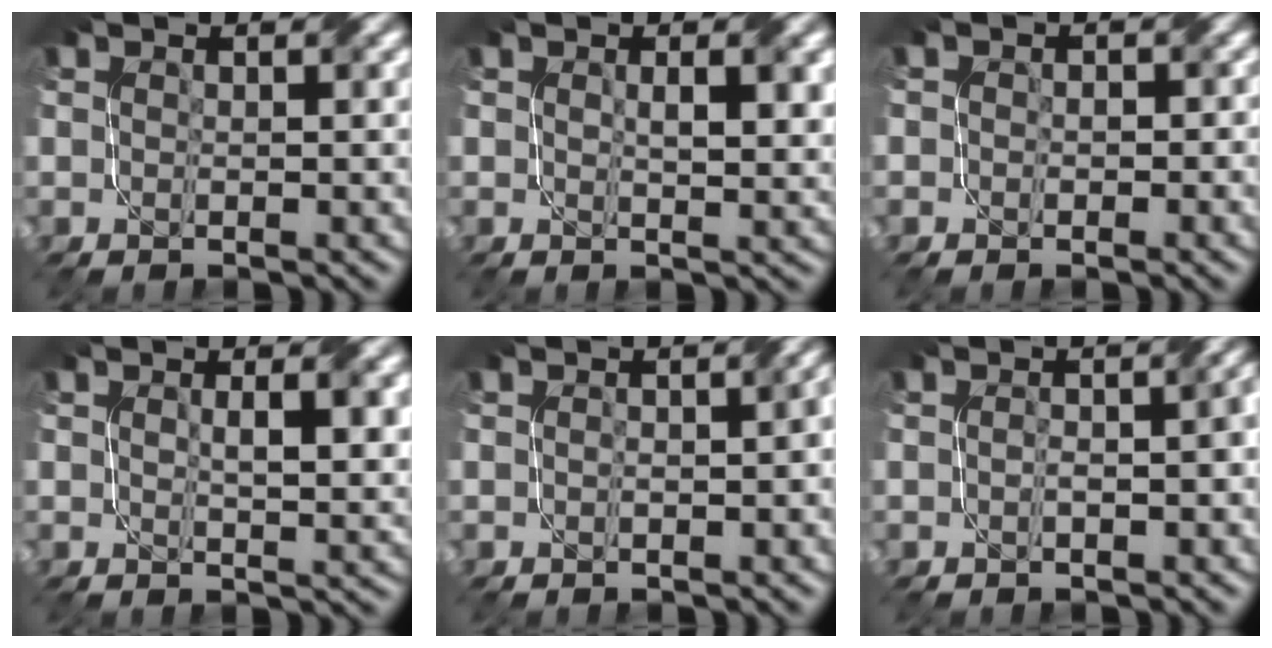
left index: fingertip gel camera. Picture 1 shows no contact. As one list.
[{"total": 2.7, "force": [0.7, 0.8, 2.4], "torque": [-0.039, -0.002, 0.014]}, {"total": 1.4, "force": [-0.1, 1.3, 0.6], "torque": [-0.002, -0.001, -0.008]}, {"total": 3.3, "force": [0.8, 0.8, 3.0], "torque": [-0.047, -0.001, 0.016]}, {"total": 2.2, "force": [-0.3, 0.8, 2.0], "torque": [-0.025, 0.000, 0.001]}, {"total": 3.3, "force": [-0.4, 1.3, 3.0], "torque": [-0.021, 0.012, -0.011]}]